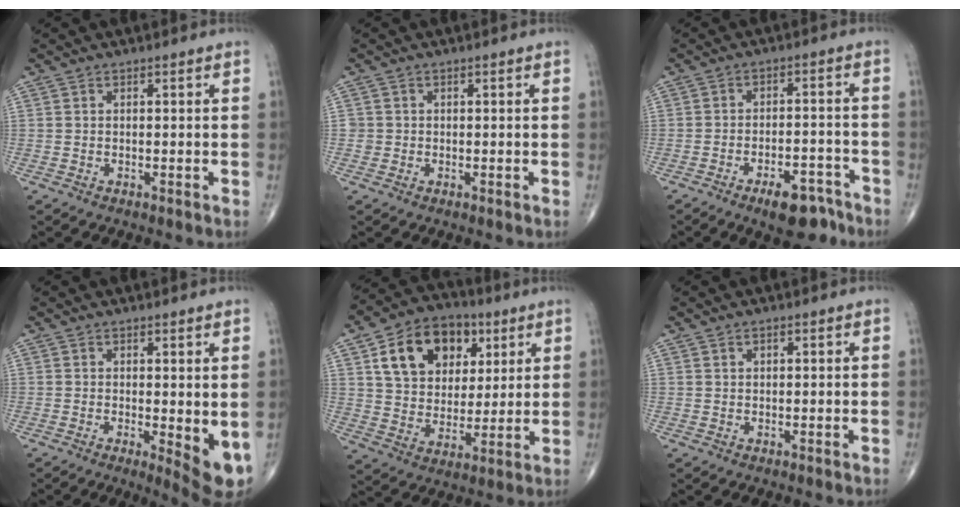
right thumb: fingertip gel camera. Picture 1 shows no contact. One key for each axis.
{"total": 1.2, "fx": -0.1, "fy": 1.2, "fz": 0.0, "tx": 0.009, "ty": 0.006, "tz": -0.004}
{"total": 8.5, "fx": -5.8, "fy": 3.3, "fz": 5.2, "tx": -0.064, "ty": 0.038, "tz": -0.086}
{"total": 6.7, "fx": -0.4, "fy": 2.0, "fz": 6.3, "tx": -0.082, "ty": -0.017, "tz": -0.001}
{"total": 17.2, "fx": 6.8, "fy": 12.3, "fz": 9.9, "tx": -0.131, "ty": -0.011, "tz": 0.117}
{"total": 0.8, "fx": 0.5, "fy": 0.4, "fz": 0.5, "tx": -0.005, "ty": -0.002, "tz": 0.007}